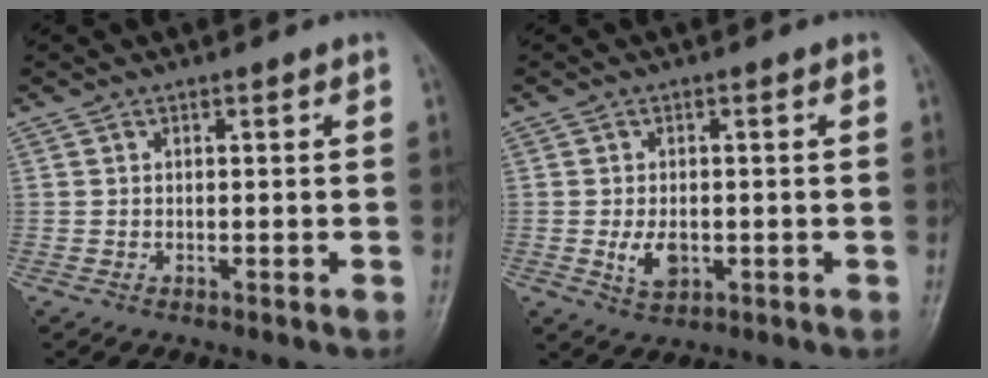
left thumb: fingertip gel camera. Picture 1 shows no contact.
{"total": 4.1, "force": [-0.7, 2.5, 3.1], "torque": [-0.051, -0.005, -0.006]}